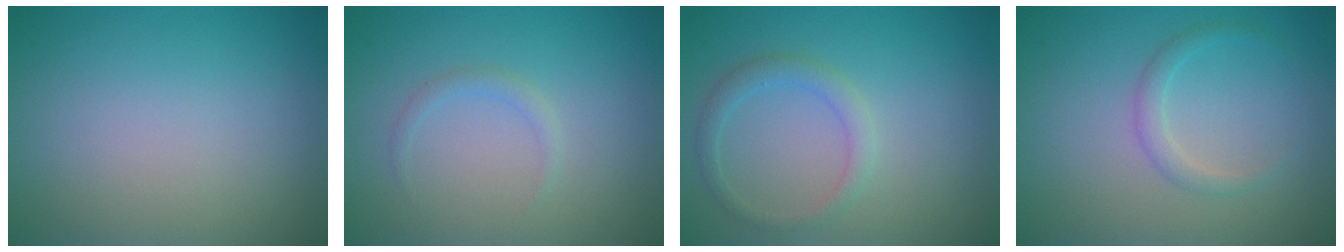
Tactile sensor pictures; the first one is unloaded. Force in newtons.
{"total": 0.9, "press": 0.9, "slide": 0.1}
{"total": 1.9, "press": 1.9, "slide": 0.1}
{"total": 1.5, "press": 1.5, "slide": 0.1}